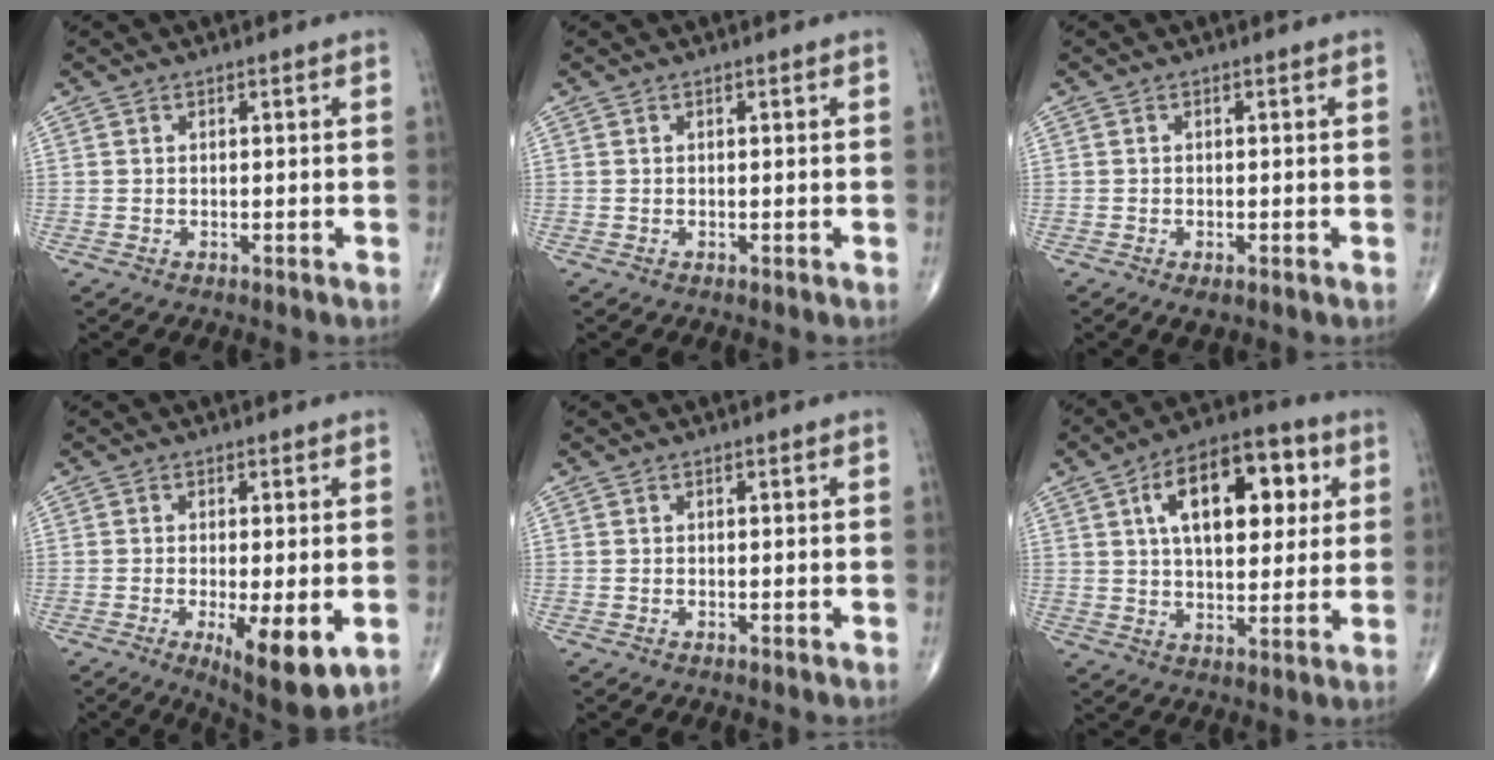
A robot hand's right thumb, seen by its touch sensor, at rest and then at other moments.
{"total": 0.0}
{"total": 2.2, "force": [-1.1, 1.0, 1.7], "torque": [-0.030, -0.001, -0.013]}
{"total": 10.4, "force": [-2.9, 3.1, 9.5], "torque": [-0.144, -0.024, -0.038]}
{"total": 0.0}
{"total": 17.7, "force": [5.4, 9.2, 14.1], "torque": [-0.182, 0.006, 0.079]}